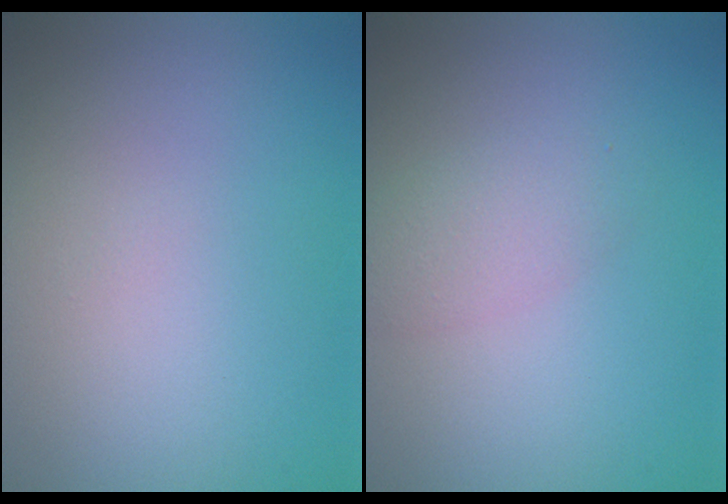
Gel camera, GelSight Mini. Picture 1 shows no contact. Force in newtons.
{"total": 2.3, "press": 2.3, "slide": 0.1}